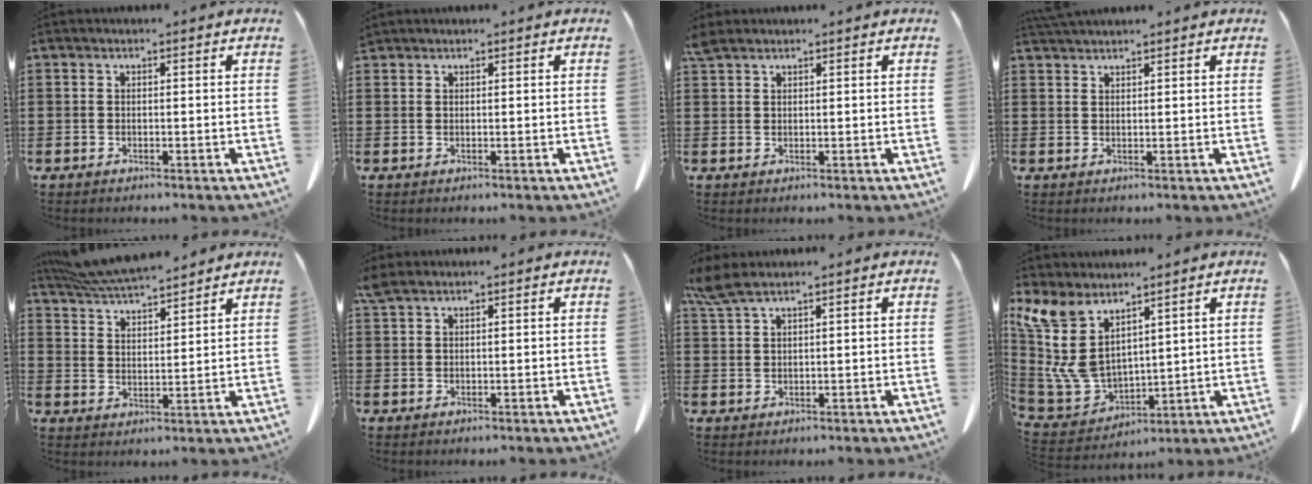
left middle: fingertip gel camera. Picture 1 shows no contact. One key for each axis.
{"total": 0.6, "fx": 0.6, "fy": 0.0, "fz": 0.0, "tx": -0.003, "ty": -0.003, "tz": 0.015}
{"total": 1.9, "fx": 1.7, "fy": 0.5, "fz": 0.7, "tx": -0.020, "ty": -0.001, "tz": 0.035}
{"total": 1.8, "fx": 1.8, "fy": 0.1, "fz": 0.3, "tx": -0.010, "ty": -0.001, "tz": 0.035}
{"total": 7.2, "fx": 6.7, "fy": 1.2, "fz": 2.5, "tx": -0.071, "ty": -0.025, "tz": 0.122}
{"total": 2.0, "fx": 1.6, "fy": 0.5, "fz": 1.1, "tx": -0.026, "ty": 0.000, "tz": 0.031}
{"total": 4.0, "fx": 3.0, "fy": 0.7, "fz": 2.5, "tx": -0.058, "ty": -0.004, "tz": 0.057}
{"total": 9.8, "fx": 4.8, "fy": 6.2, "fz": 5.9, "tx": -0.184, "ty": -0.043, "tz": 0.092}